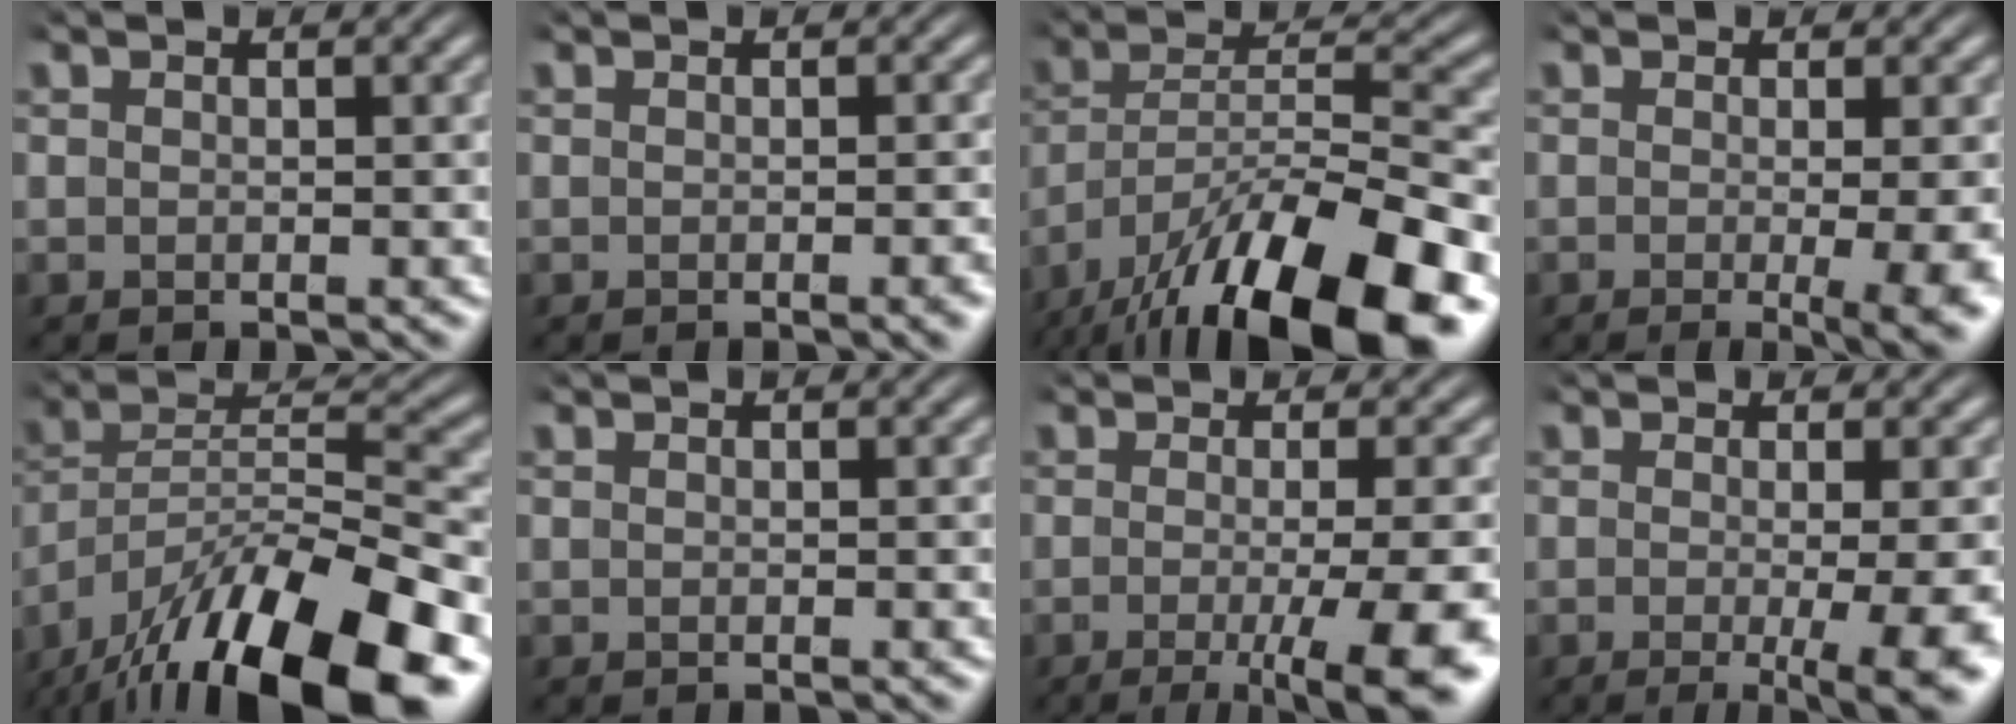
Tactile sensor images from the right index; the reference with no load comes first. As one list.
[{"total": 0.6, "force": [-0.3, 0.0, 0.5], "torque": [-0.004, 0.005, -0.007]}, {"total": 11.0, "force": [-4.6, 4.8, 8.8], "torque": [-0.158, -0.024, -0.055]}, {"total": 5.7, "force": [-2.5, 1.2, 4.9], "torque": [-0.051, -0.011, -0.035]}, {"total": 12.0, "force": [-4.6, 6.4, 9.1], "torque": [-0.164, -0.020, -0.059]}, {"total": 0.0}, {"total": 7.7, "force": [-3.8, 1.7, 6.4], "torque": [-0.076, -0.017, -0.050]}, {"total": 6.8, "force": [-3.4, 1.4, 5.7], "torque": [-0.062, -0.015, -0.046]}]